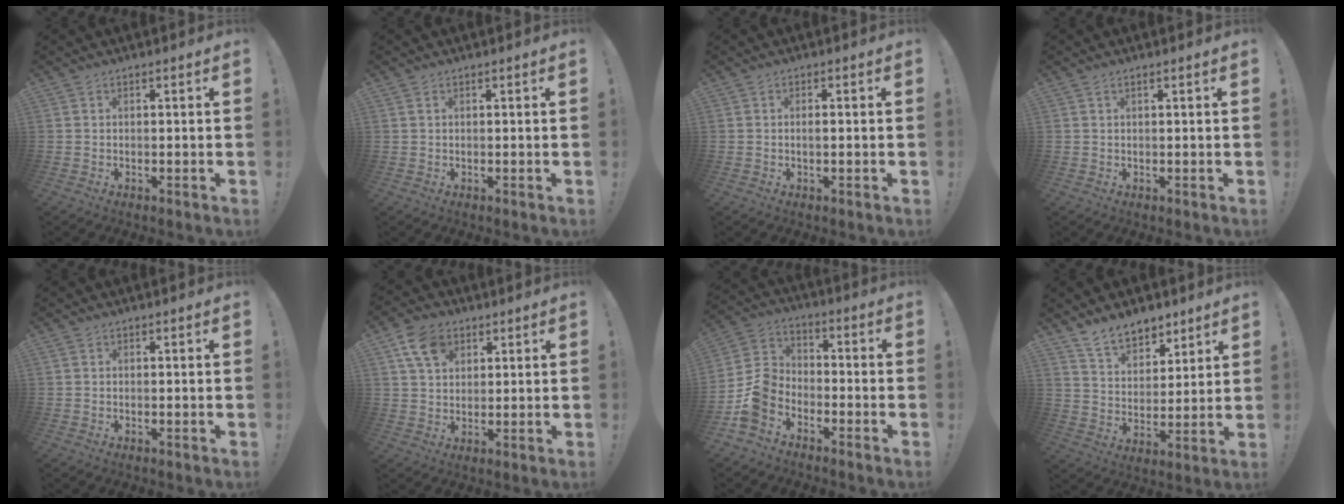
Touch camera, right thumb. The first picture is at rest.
{"total": 0.8, "force": [0.5, 0.3, 0.6], "torque": [-0.019, 0.005, 0.010]}
{"total": 1.5, "force": [-0.4, 0.2, 1.4], "torque": [-0.025, 0.002, -0.008]}
{"total": 0.8, "force": [0.3, -0.1, 0.7], "torque": [-0.023, 0.002, 0.007]}
{"total": 0.0}
{"total": 8.7, "force": [4.2, 6.1, 4.6], "torque": [-0.080, -0.005, 0.081]}
{"total": 11.4, "force": [-6.8, 7.6, 5.0], "torque": [-0.085, 0.051, -0.121]}
{"total": 10.7, "force": [8.5, 5.6, 3.2], "torque": [-0.058, -0.059, 0.166]}